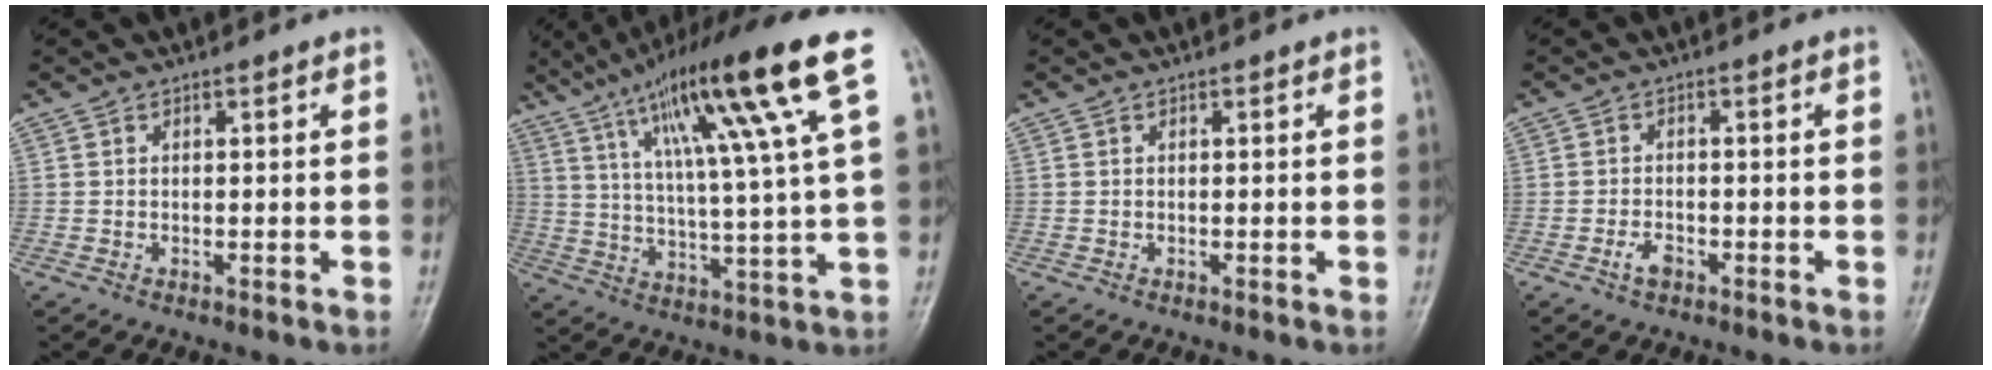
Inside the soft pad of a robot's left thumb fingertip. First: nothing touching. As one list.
[{"total": 20.5, "force": [9.9, 1.5, 17.8], "torque": [-0.287, -0.015, 0.161]}, {"total": 0.0}, {"total": 2.4, "force": [-1.4, 1.3, 1.5], "torque": [-0.030, 0.010, -0.025]}]